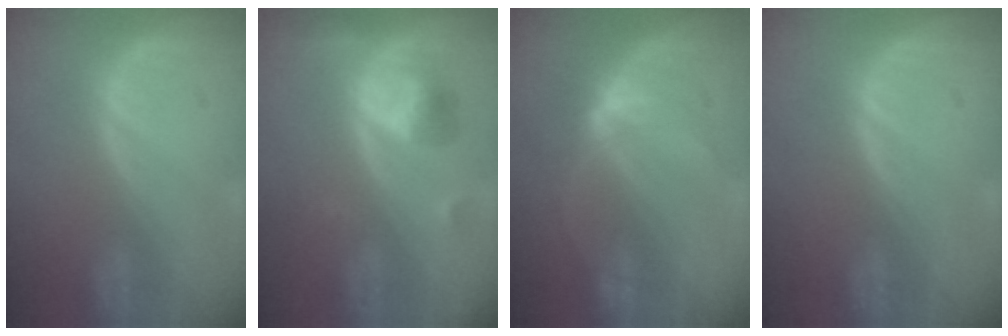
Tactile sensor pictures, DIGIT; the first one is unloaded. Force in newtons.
{"total": 5.6, "press": 5.2, "slide": 1.9}
{"total": 4.5, "press": 4.1, "slide": 1.8}
{"total": 0.0}